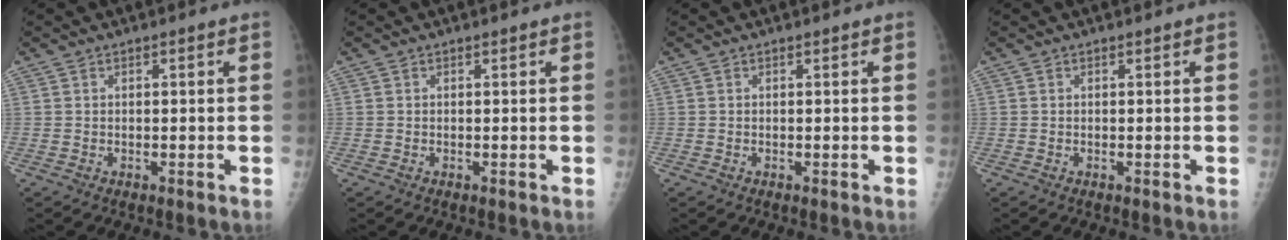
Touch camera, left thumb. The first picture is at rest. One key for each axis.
{"total": 0.0}
{"total": 0.0}
{"total": 0.0}